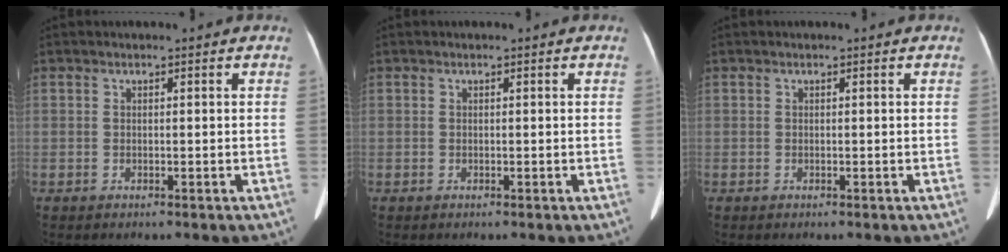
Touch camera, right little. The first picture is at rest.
{"total": 0.0}
{"total": 0.0}